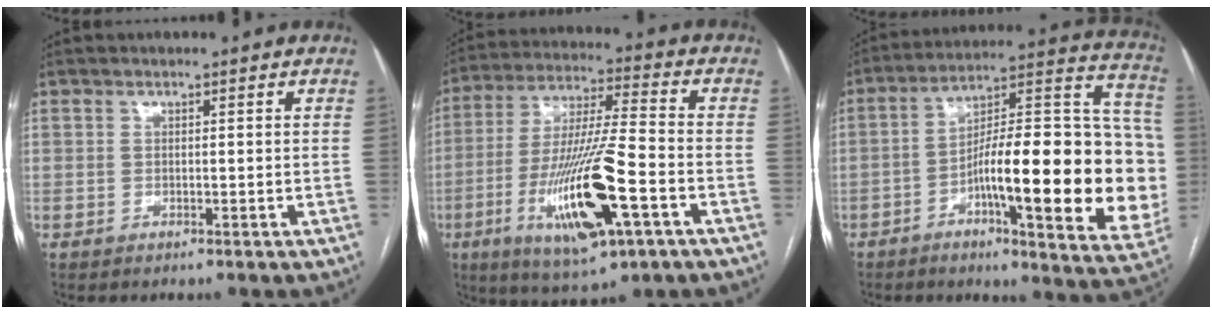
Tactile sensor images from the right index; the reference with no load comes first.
{"total": 18.4, "force": [-6.7, 2.6, 16.9], "torque": [-0.344, -0.023, -0.112]}
{"total": 27.2, "force": [-5.4, 5.5, 26.1], "torque": [-0.313, 0.021, -0.073]}